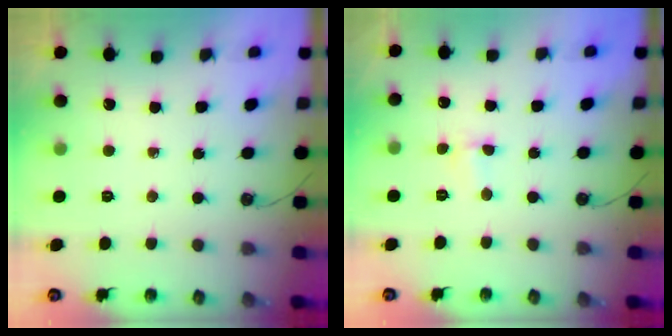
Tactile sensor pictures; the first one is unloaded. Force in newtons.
{"total": 2.8, "press": 1.1, "slide": 2.5}